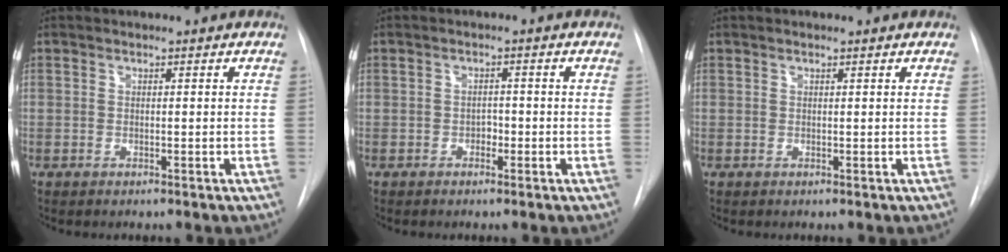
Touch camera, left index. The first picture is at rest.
{"total": 1.9, "force": [-1.6, 0.8, 0.6], "torque": [-0.005, -0.001, -0.025]}
{"total": 0.7, "force": [-0.7, -0.1, 0.1], "torque": [-0.007, -0.003, -0.007]}